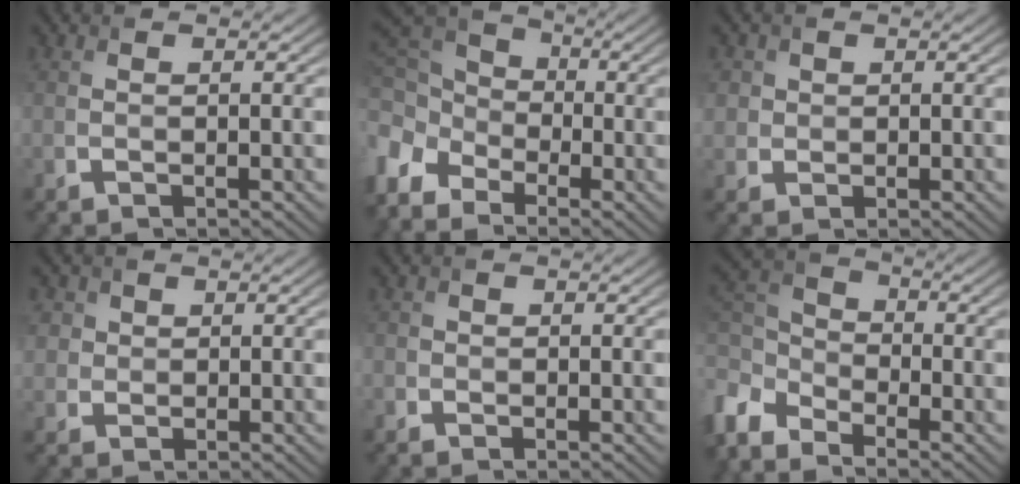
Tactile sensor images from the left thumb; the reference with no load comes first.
{"total": 10.6, "force": [-5.8, 7.3, 5.1], "torque": [-0.150, -0.030, -0.115]}
{"total": 2.3, "force": [0.7, 2.1, 0.4], "torque": [-0.022, -0.004, 0.023]}
{"total": 3.2, "force": [1.2, 2.8, 0.9], "torque": [-0.039, -0.001, 0.025]}
{"total": 1.1, "force": [-0.4, 1.0, 0.0], "torque": [0.007, -0.001, -0.012]}
{"total": 7.9, "force": [-5.0, 4.6, 4.1], "torque": [-0.121, -0.020, -0.116]}